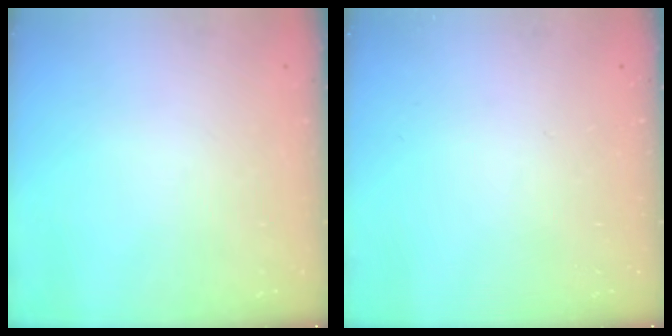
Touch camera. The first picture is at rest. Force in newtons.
{"total": 0.0}